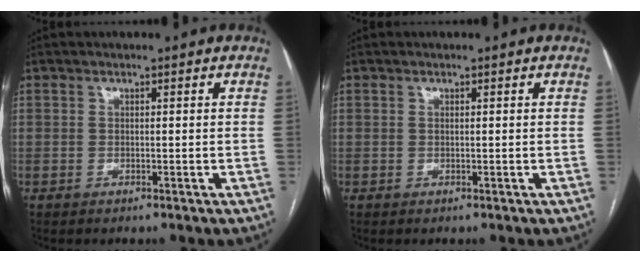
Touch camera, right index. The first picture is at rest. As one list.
[{"total": 0.0}]